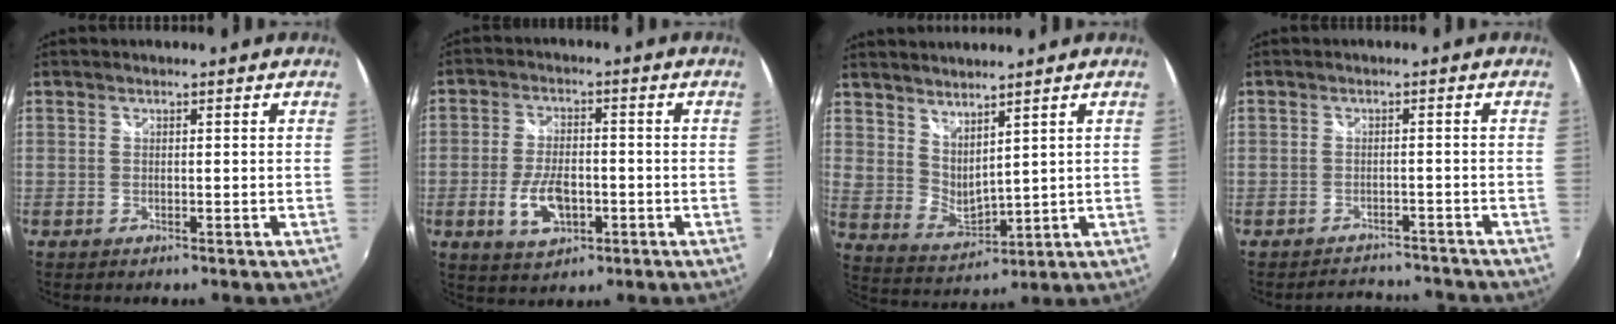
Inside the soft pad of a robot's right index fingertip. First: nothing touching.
{"total": 8.1, "force": [-2.5, 4.3, 6.4], "torque": [-0.134, -0.006, -0.041]}
{"total": 7.9, "force": [6.0, 3.0, 4.1], "torque": [-0.074, -0.007, 0.126]}
{"total": 5.8, "force": [-5.3, 2.3, 0.7], "torque": [-0.016, 0.018, -0.071]}